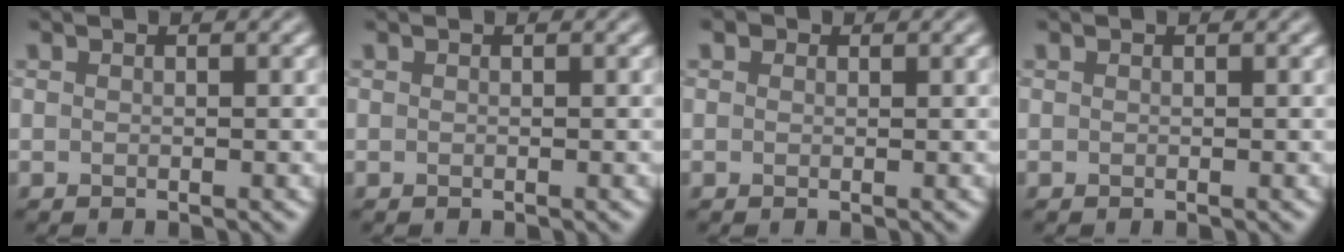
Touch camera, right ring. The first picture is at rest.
{"total": 0.0}
{"total": 0.9, "force": [0.5, 0.7, 0.4], "torque": [-0.005, 0.002, -0.008]}
{"total": 0.0}